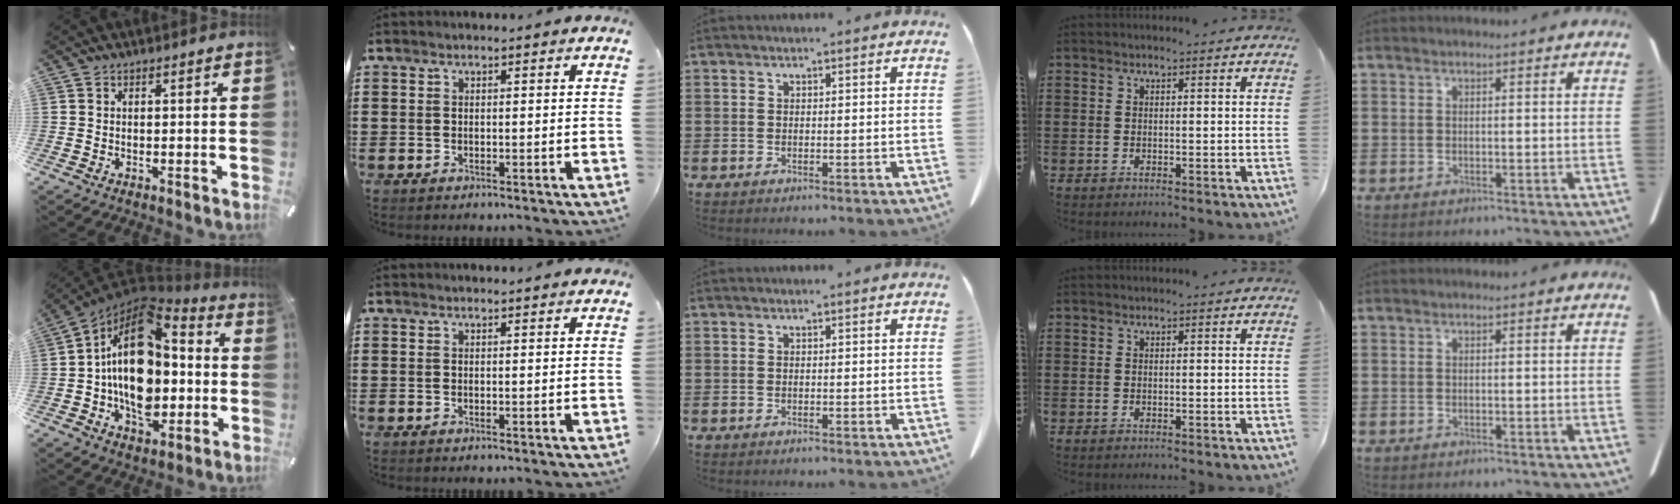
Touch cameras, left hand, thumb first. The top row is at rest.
{"thumb": {"total": 21.2, "force": [-0.1, 14.4, 15.5], "torque": [-0.268, -0.016, 0.000]}, "index": {"total": 0.7, "force": [0.6, 0.0, 0.2], "torque": [-0.005, -0.002, 0.014]}}